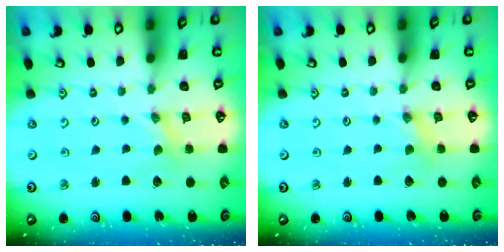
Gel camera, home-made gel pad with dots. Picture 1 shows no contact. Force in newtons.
{"total": 0.0}